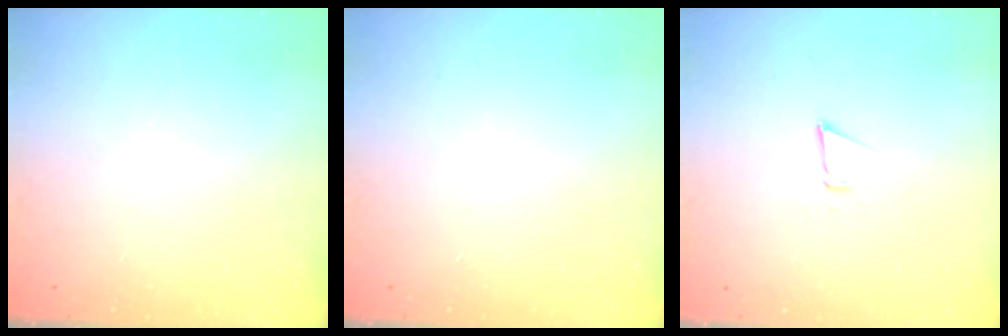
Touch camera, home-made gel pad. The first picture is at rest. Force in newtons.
{"total": 0.0}
{"total": 2.6, "press": 2.5, "slide": 0.8}